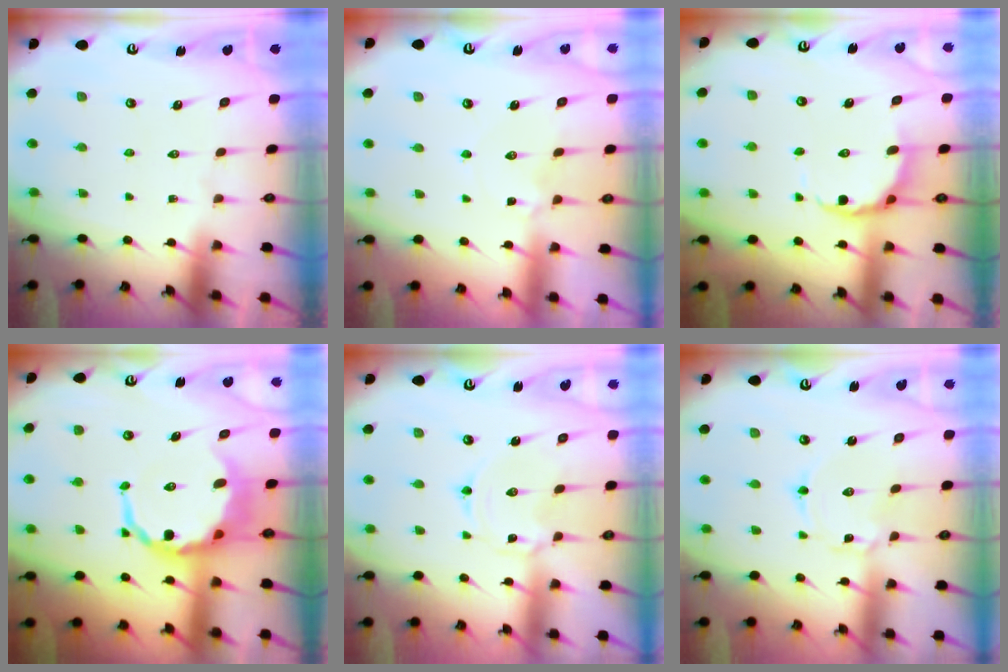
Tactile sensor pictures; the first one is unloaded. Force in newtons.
{"total": 2.6, "press": 2.6, "slide": 0.5}
{"total": 7.8, "press": 7.1, "slide": 3.0}
{"total": 8.3, "press": 7.9, "slide": 2.5}
{"total": 1.6, "press": 1.5, "slide": 0.2}
{"total": 2.2, "press": 2.2, "slide": 0.2}